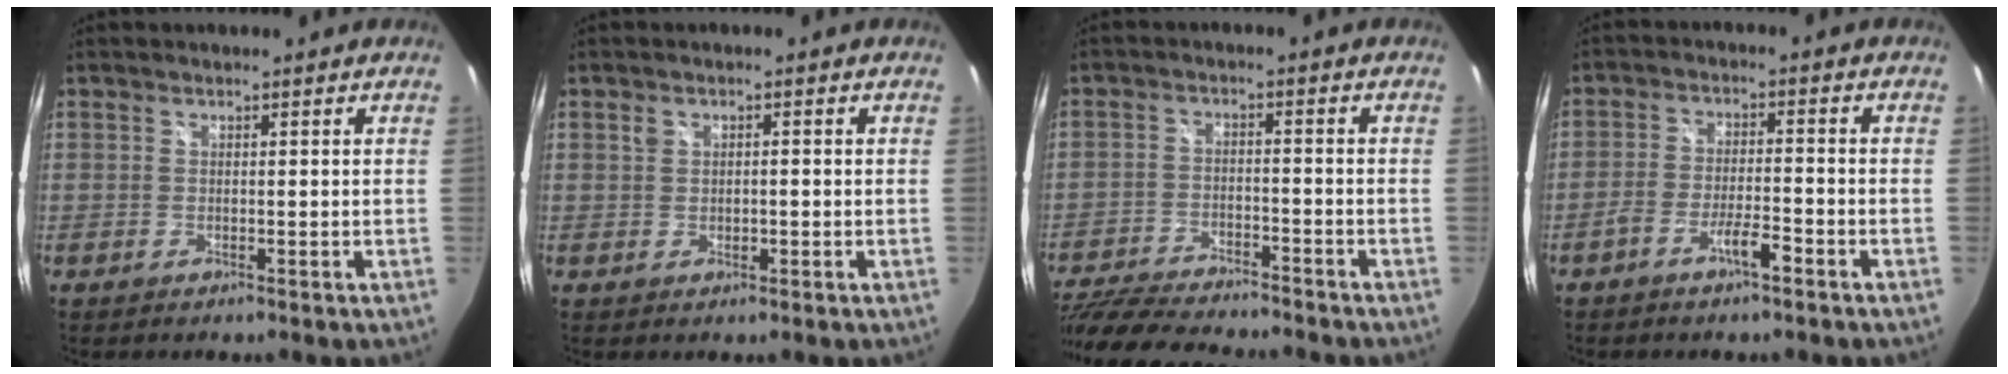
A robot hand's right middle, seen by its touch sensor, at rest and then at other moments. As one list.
[{"total": 1.9, "force": [-0.1, 1.5, 1.2], "torque": [-0.018, 0.003, -0.002]}, {"total": 17.8, "force": [-15.2, 3.9, 8.3], "torque": [-0.183, -0.033, -0.248]}, {"total": 5.0, "force": [-3.4, 0.9, 3.5], "torque": [-0.081, 0.003, -0.060]}]